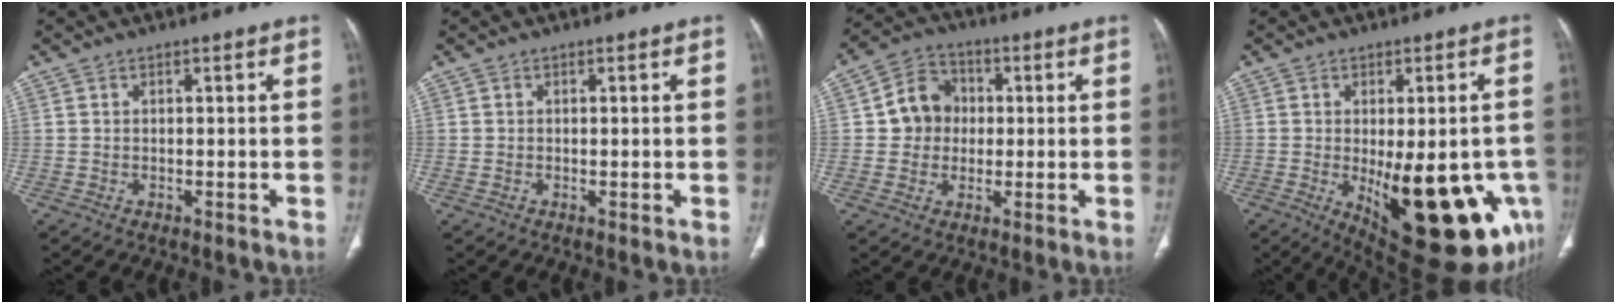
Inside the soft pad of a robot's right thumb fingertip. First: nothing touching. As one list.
[{"total": 0.6, "force": [-0.1, 0.3, 0.5], "torque": [-0.013, -0.003, 0.001]}, {"total": 8.3, "force": [0.4, 7.5, 3.5], "torque": [-0.028, 0.016, -0.003]}, {"total": 22.5, "force": [-6.9, 9.2, 19.4], "torque": [-0.191, -0.014, -0.066]}]